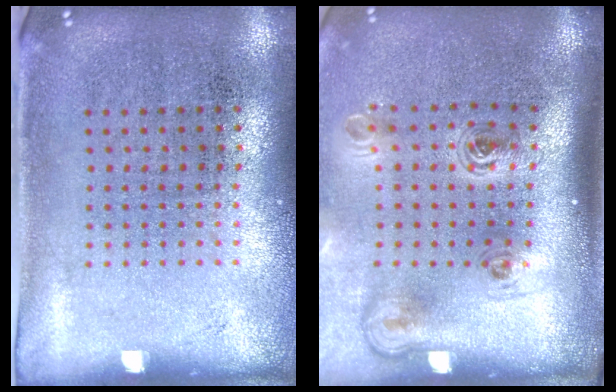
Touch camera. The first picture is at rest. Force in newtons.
{"total": 2.2, "press": 1.4, "slide": 1.7}